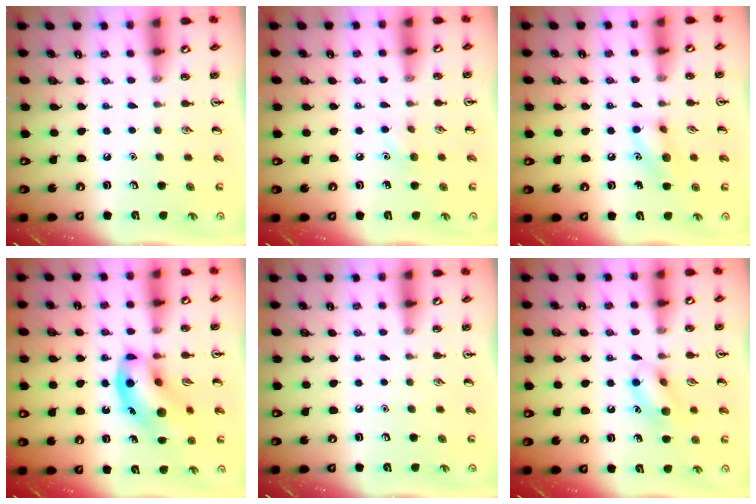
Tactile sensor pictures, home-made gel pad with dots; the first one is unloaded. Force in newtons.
{"total": 5.6, "press": 5.3, "slide": 1.8}
{"total": 8.8, "press": 8.7, "slide": 1.1}
{"total": 14.6, "press": 14.3, "slide": 2.6}
{"total": 0.0}
{"total": 11.0, "press": 10.9, "slide": 1.6}